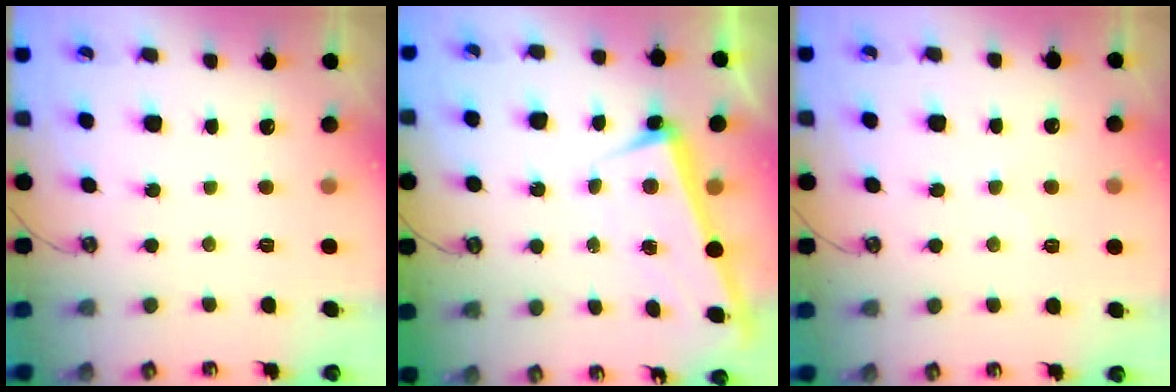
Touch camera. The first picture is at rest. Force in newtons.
{"total": 2.5, "press": 2.4, "slide": 0.7}
{"total": 0.6, "press": 0.1, "slide": 0.5}